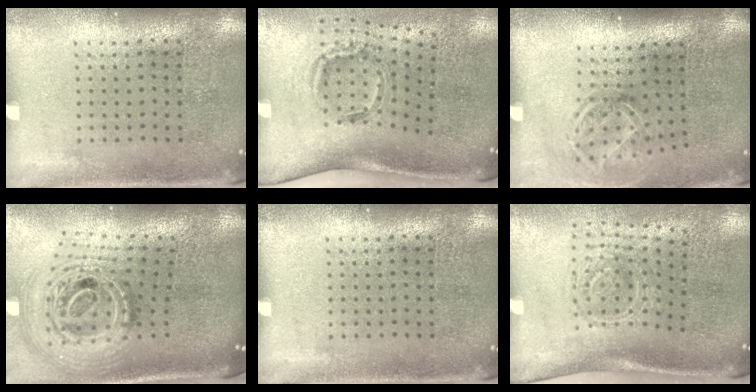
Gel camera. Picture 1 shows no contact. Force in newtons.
{"total": 2.1, "press": 1.3, "slide": 1.6}
{"total": 1.8, "press": 1.3, "slide": 1.3}
{"total": 2.9, "press": 2.0, "slide": 2.1}
{"total": 0.0}
{"total": 1.8, "press": 1.3, "slide": 1.3}